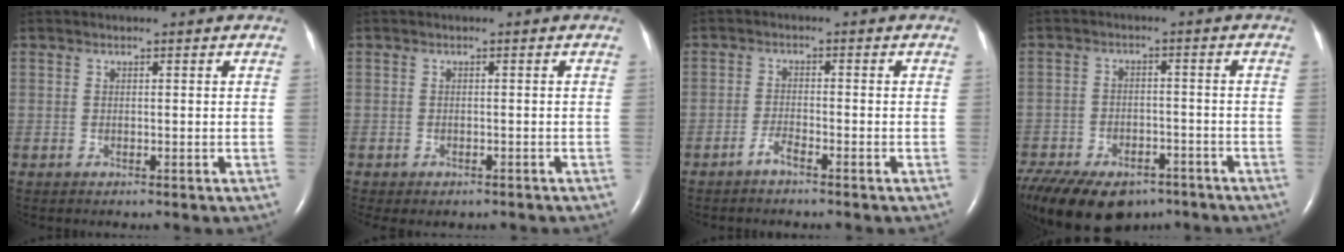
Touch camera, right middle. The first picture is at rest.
{"total": 3.6, "force": [-2.8, 1.7, 1.4], "torque": [-0.015, -0.001, -0.031]}
{"total": 2.0, "force": [-1.6, 0.0, 1.1], "torque": [-0.026, -0.001, -0.033]}
{"total": 18.4, "force": [-13.0, 9.5, 8.8], "torque": [-0.237, -0.022, -0.188]}